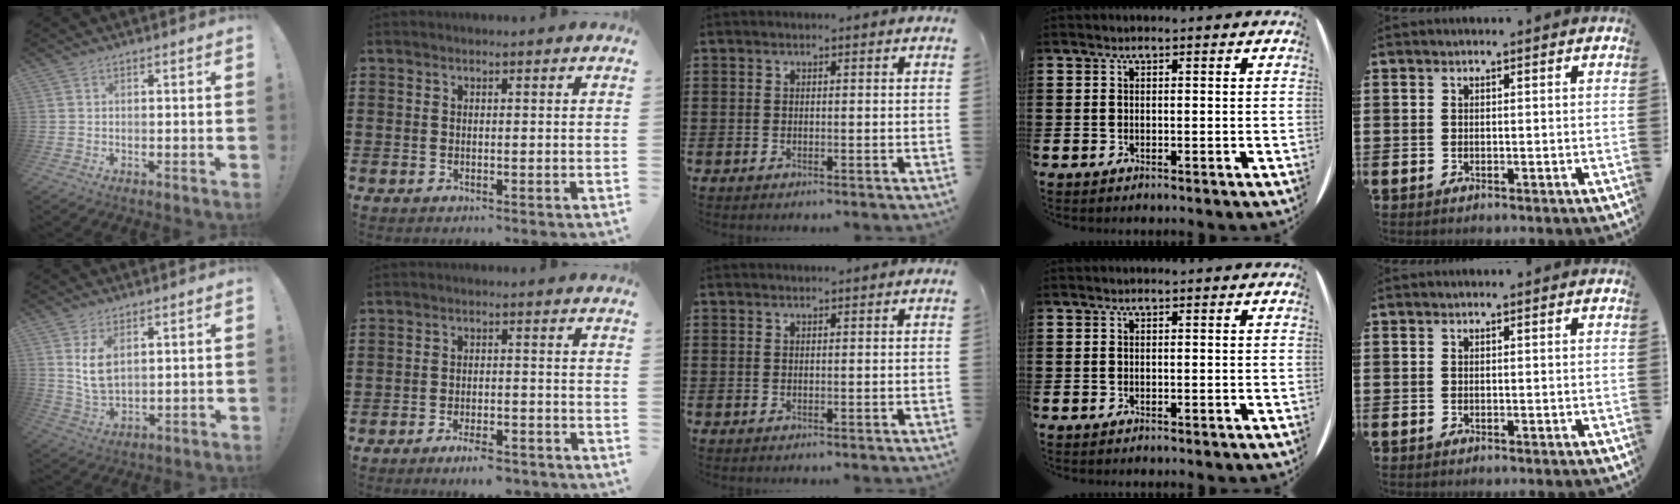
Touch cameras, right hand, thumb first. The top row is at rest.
{"thumb": {"total": 7.8, "force": [2.9, 4.4, 5.7], "torque": [-0.101, -0.014, 0.051]}, "index": {"total": 4.1, "force": [-3.6, 0.6, 1.9], "torque": [-0.030, 0.003, -0.067]}, "middle": {"total": 0.5, "force": [0.5, 0.0, 0.0], "torque": [-0.002, -0.001, 0.010]}}